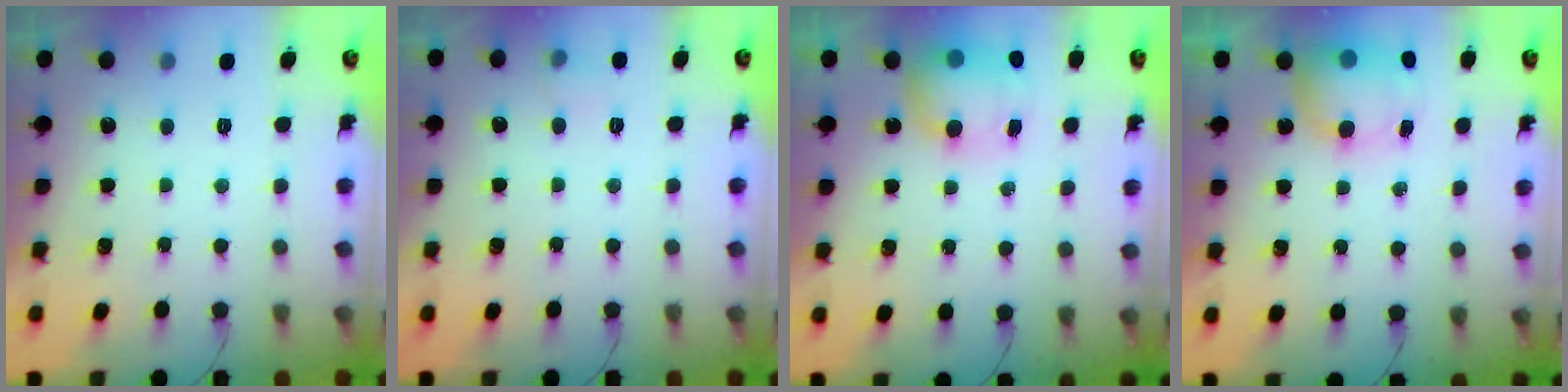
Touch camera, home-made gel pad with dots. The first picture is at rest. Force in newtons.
{"total": 3.8, "press": 3.7, "slide": 0.9}
{"total": 10.0, "press": 8.8, "slide": 4.8}
{"total": 11.3, "press": 8.5, "slide": 7.5}